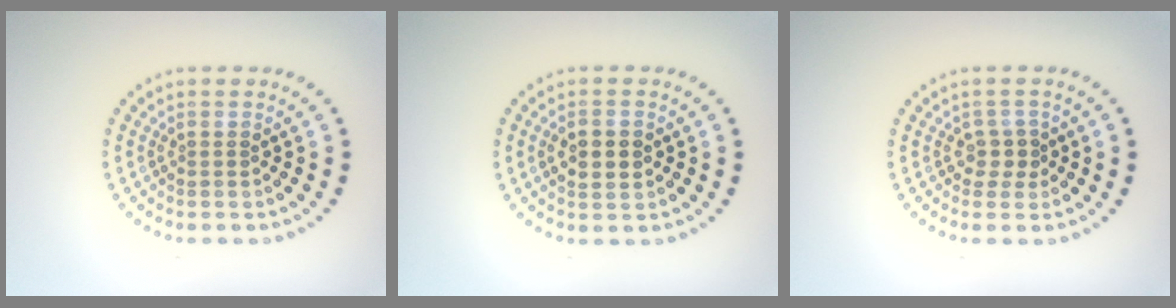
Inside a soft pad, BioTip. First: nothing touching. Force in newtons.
{"total": 3.1, "press": 3.1, "slide": 0.1}
{"total": 1.8, "press": 1.4, "slide": 1.0}